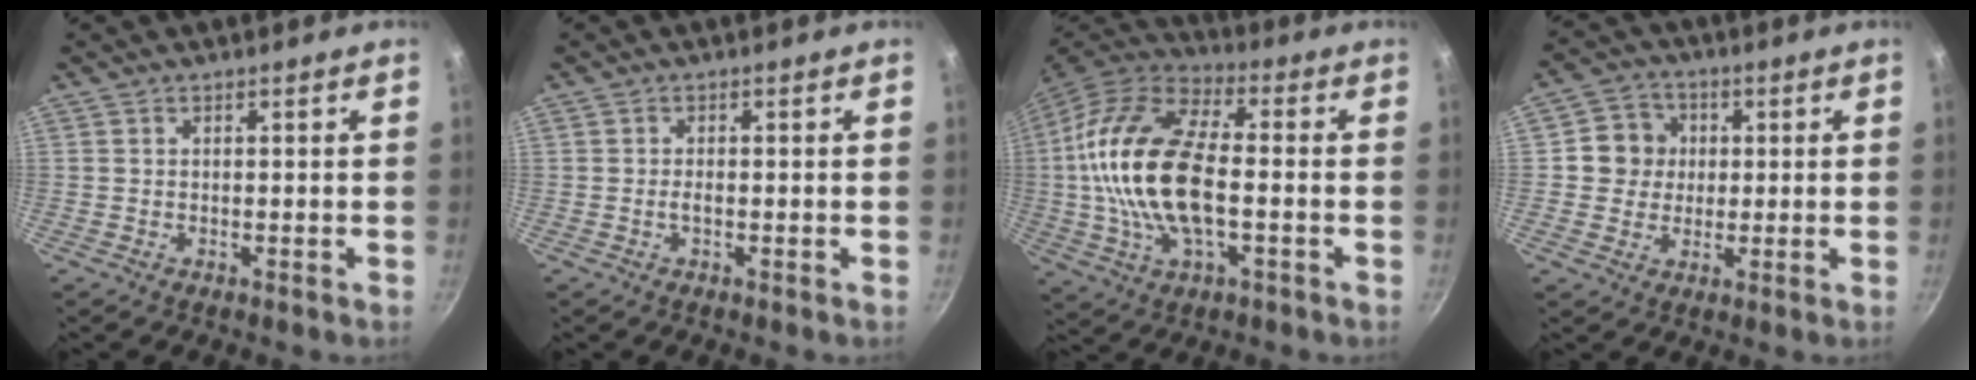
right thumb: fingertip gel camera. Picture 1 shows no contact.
{"total": 1.0, "force": [-0.3, 0.4, 0.9], "torque": [-0.018, 0.002, -0.007]}
{"total": 21.2, "force": [-1.1, 10.6, 18.4], "torque": [-0.353, 0.032, -0.033]}
{"total": 7.1, "force": [0.9, 6.7, 2.1], "torque": [0.007, 0.008, 0.001]}